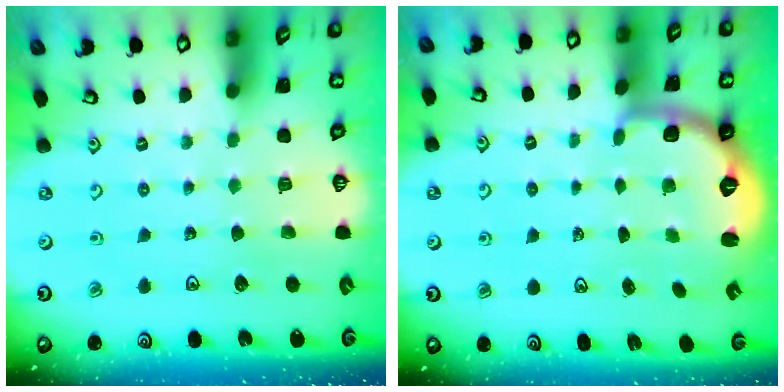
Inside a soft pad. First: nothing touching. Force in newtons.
{"total": 2.7, "press": 1.7, "slide": 2.1}